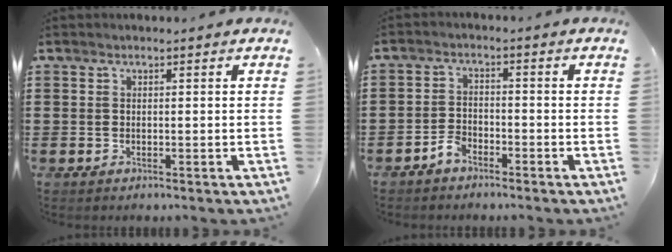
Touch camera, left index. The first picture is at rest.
{"total": 2.7, "force": [-2.3, 1.1, 0.9], "torque": [-0.028, 0.003, -0.049]}